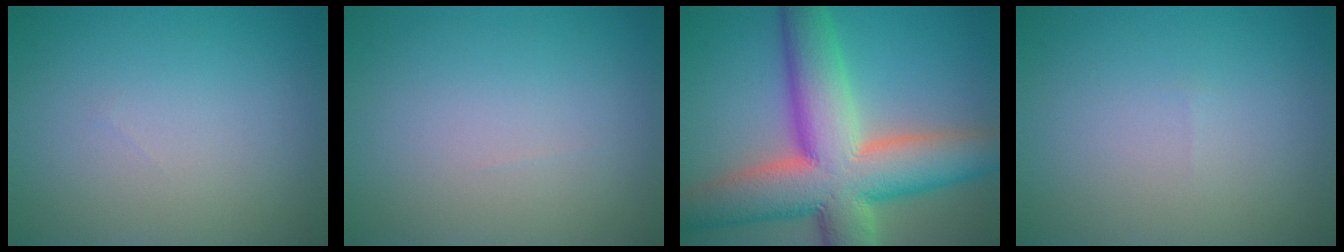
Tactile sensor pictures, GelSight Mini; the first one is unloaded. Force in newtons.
{"total": 0.0}
{"total": 13.7, "press": 13.7, "slide": 0.9}
{"total": 0.0}